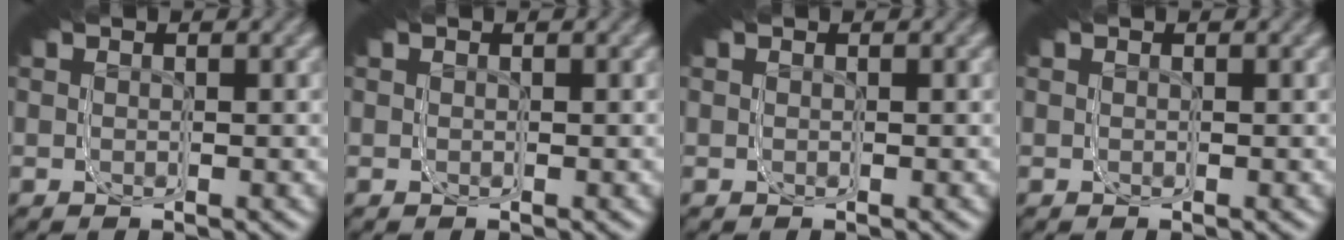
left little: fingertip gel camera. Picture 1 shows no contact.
{"total": 0.0}
{"total": 0.0}
{"total": 0.0}